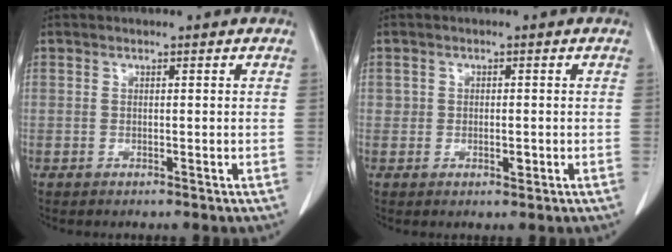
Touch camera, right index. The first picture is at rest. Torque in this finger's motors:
{"motor_torque": [0.01, 0.01, -0.02, 0.00]}